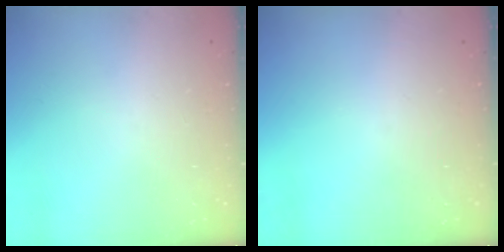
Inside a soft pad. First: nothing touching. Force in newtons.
{"total": 0.0}